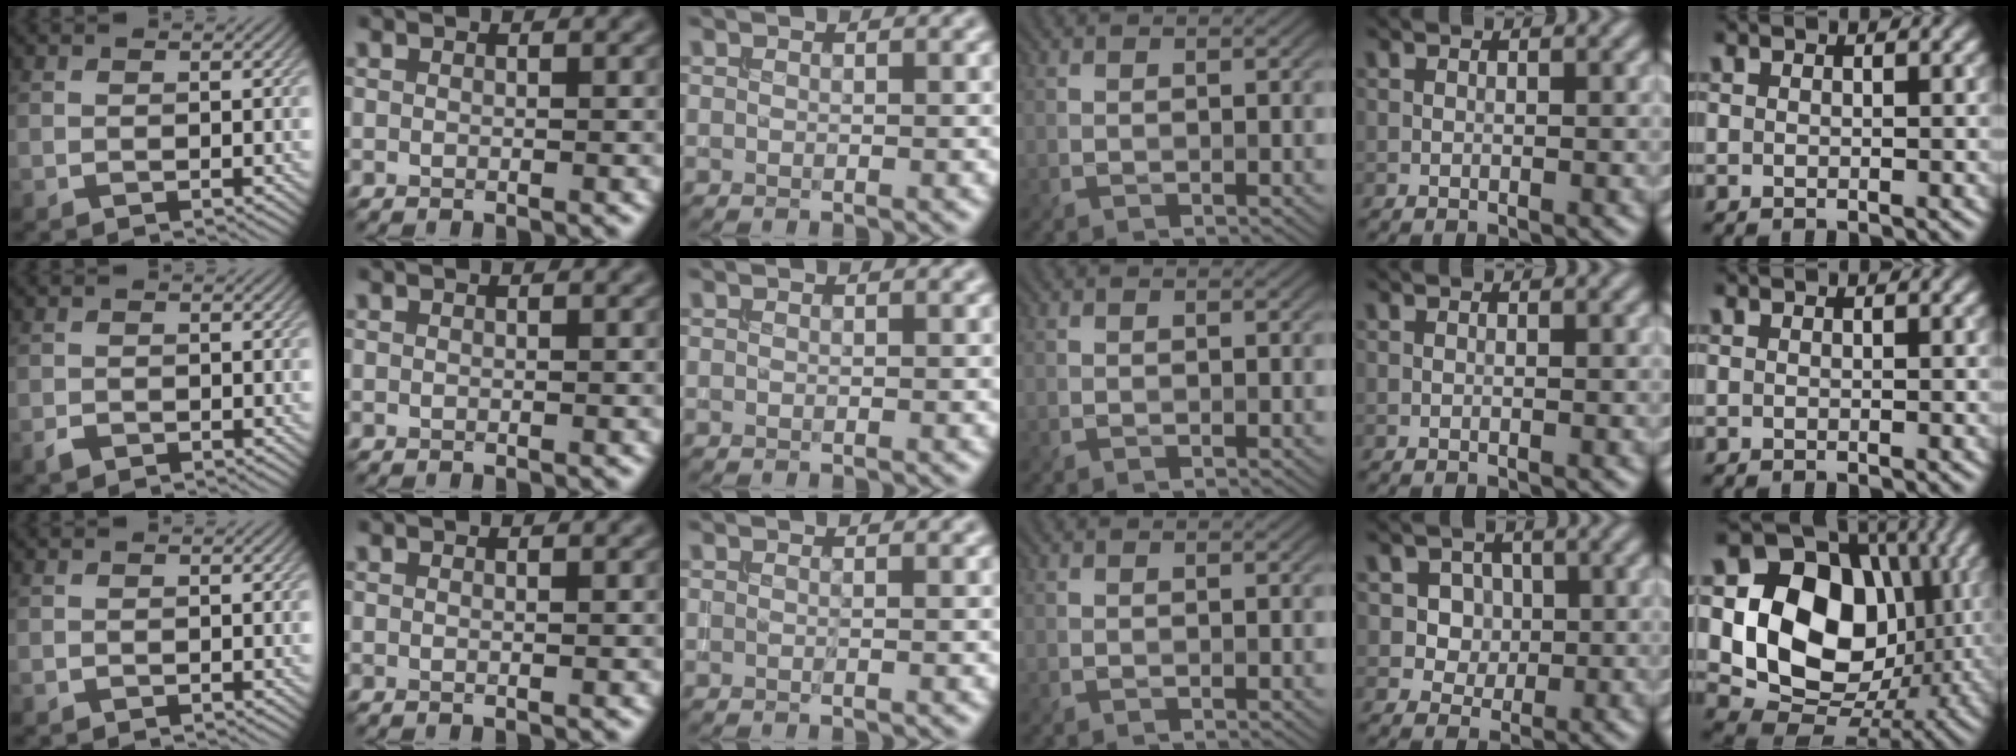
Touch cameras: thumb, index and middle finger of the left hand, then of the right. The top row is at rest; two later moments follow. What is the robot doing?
{"motion": "insert", "object": "drawer"}